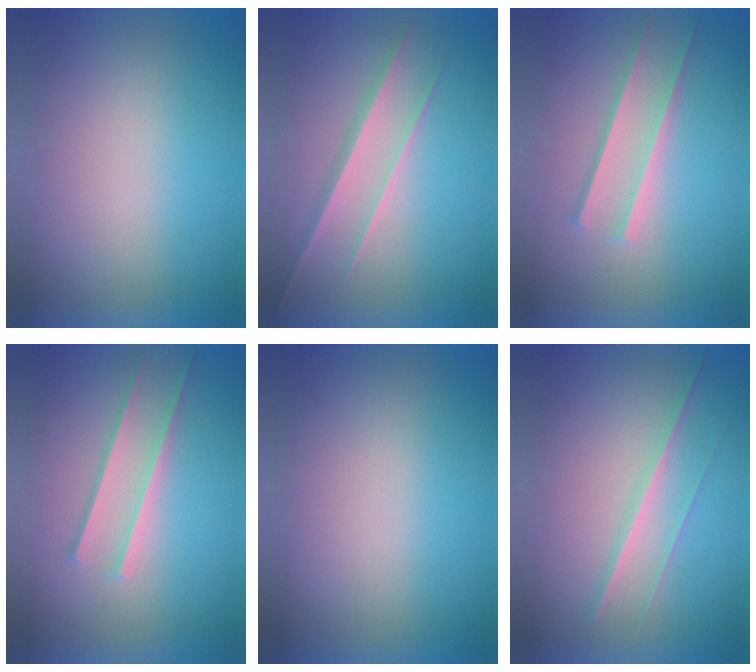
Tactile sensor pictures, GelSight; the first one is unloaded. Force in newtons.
{"total": 1.5}
{"total": 1.6}
{"total": 1.7}
{"total": 0.0}
{"total": 1.3}